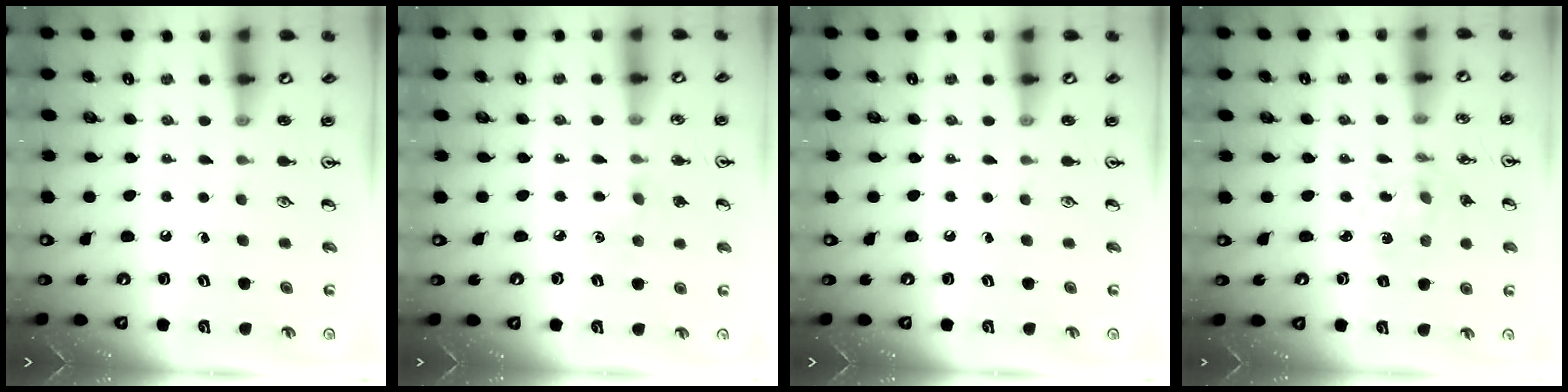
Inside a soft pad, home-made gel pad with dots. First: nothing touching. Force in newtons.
{"total": 5.2, "press": 5.2, "slide": 0.7}
{"total": 0.0}
{"total": 1.6, "press": 1.6, "slide": 0.1}